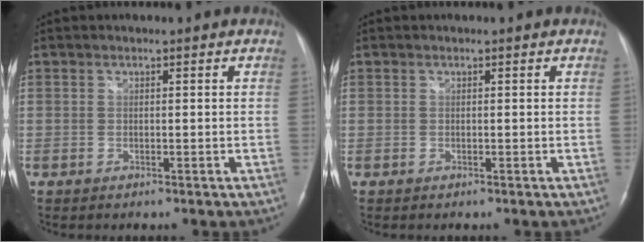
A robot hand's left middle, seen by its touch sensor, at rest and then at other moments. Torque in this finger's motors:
{"motor_torque": [0.00, 0.00, 0.00, 0.00]}